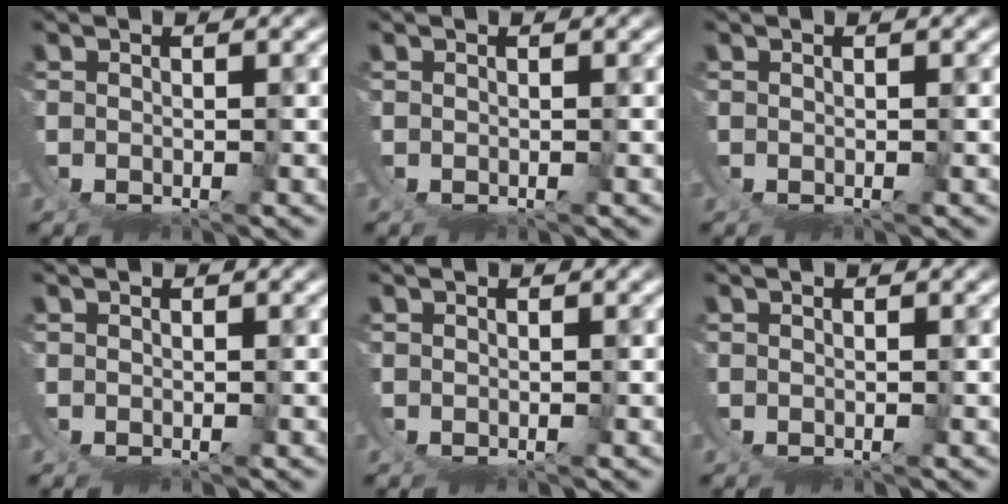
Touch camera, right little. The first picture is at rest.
{"total": 0.0}
{"total": 0.0}
{"total": 0.0}
{"total": 0.0}
{"total": 0.0}